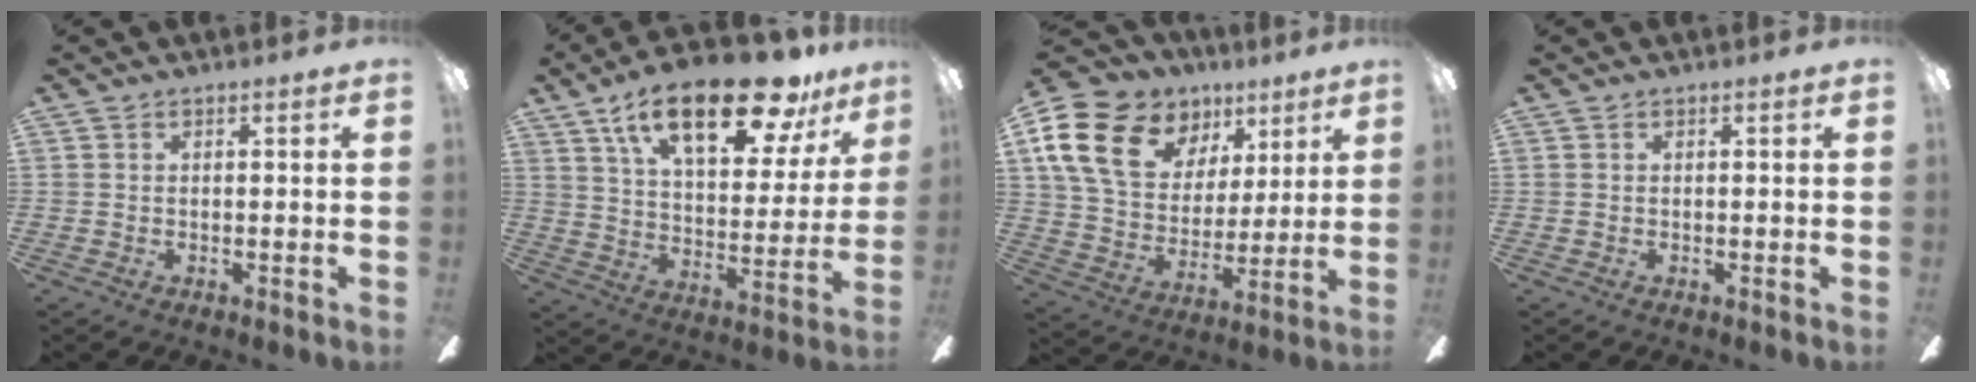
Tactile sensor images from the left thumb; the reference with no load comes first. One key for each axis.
{"total": 23.4, "fx": 15.1, "fy": 9.1, "fz": 15.4, "tx": -0.246, "ty": -0.078, "tz": 0.251}
{"total": 20.5, "fx": 10.2, "fy": 14.0, "fz": 10.9, "tx": -0.204, "ty": -0.033, "tz": 0.192}
{"total": 0.0}